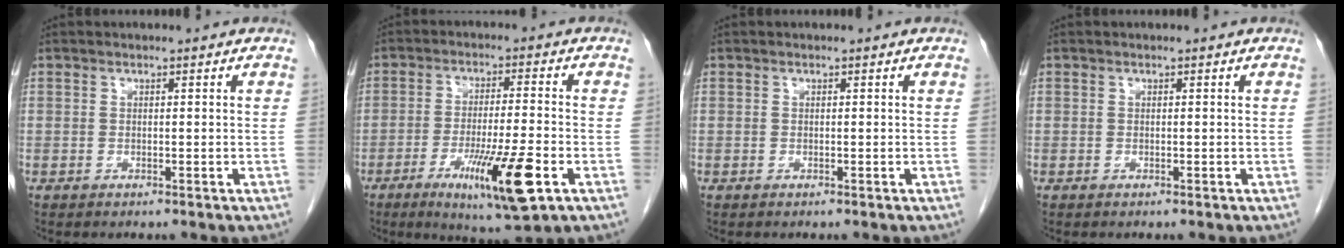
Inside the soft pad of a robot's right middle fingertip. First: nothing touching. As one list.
[{"total": 11.7, "force": [-5.0, 0.7, 10.6], "torque": [-0.181, -0.030, -0.077]}, {"total": 0.0}, {"total": 0.0}]